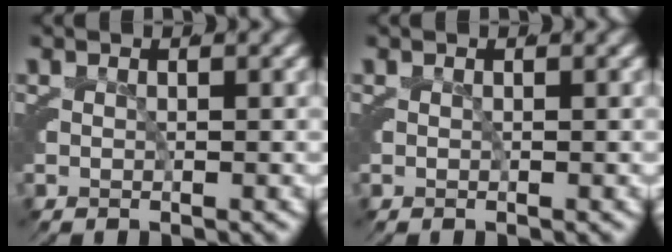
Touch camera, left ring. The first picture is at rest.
{"total": 0.0}